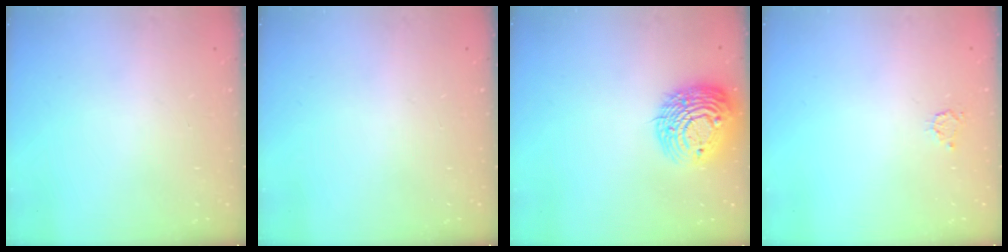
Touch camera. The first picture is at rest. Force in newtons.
{"total": 0.0}
{"total": 15.4, "press": 15.2, "slide": 2.5}
{"total": 3.0, "press": 3.0, "slide": 0.4}